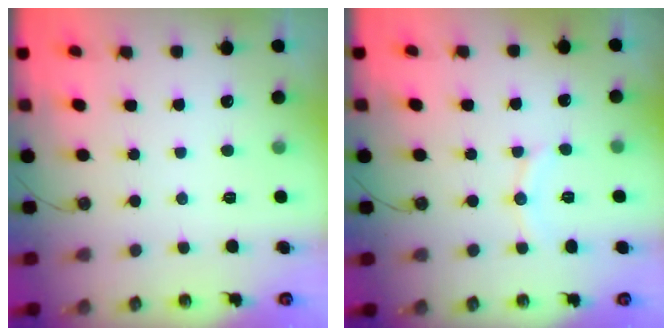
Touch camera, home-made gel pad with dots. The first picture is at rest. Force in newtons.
{"total": 6.5, "press": 6.5, "slide": 0.2}